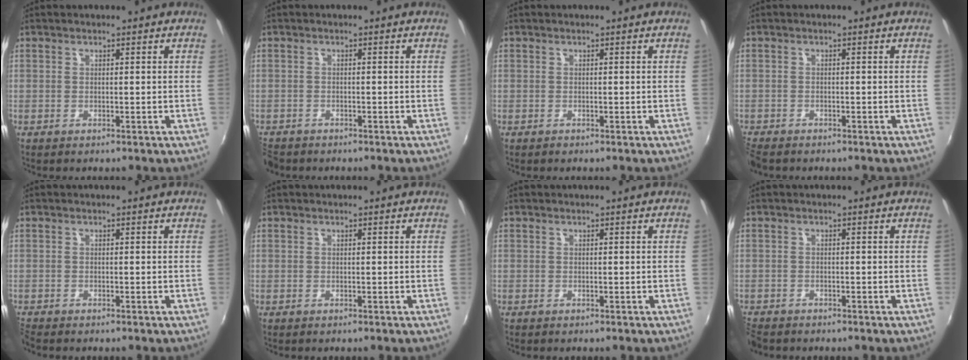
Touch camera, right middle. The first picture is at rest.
{"total": 3.7, "force": [-3.1, 1.8, 0.8], "torque": [-0.032, -0.013, -0.060]}
{"total": 0.0}
{"total": 3.8, "force": [-3.4, 1.3, 1.1], "torque": [-0.039, -0.019, -0.068]}
{"total": 1.5, "force": [-1.4, 0.3, 0.3], "torque": [-0.009, -0.011, -0.031]}
{"total": 0.0}
{"total": 0.0}
{"total": 3.8, "force": [-3.3, 1.6, 0.9], "torque": [-0.036, -0.016, -0.066]}